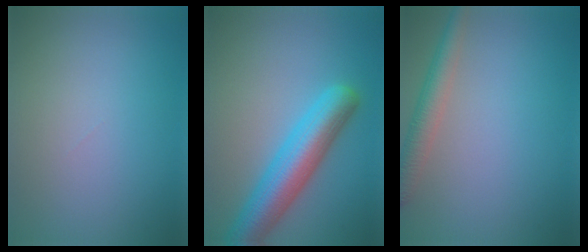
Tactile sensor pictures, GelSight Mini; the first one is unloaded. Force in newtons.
{"total": 6.9, "press": 6.9, "slide": 0.2}
{"total": 3.3, "press": 3.3, "slide": 0.2}